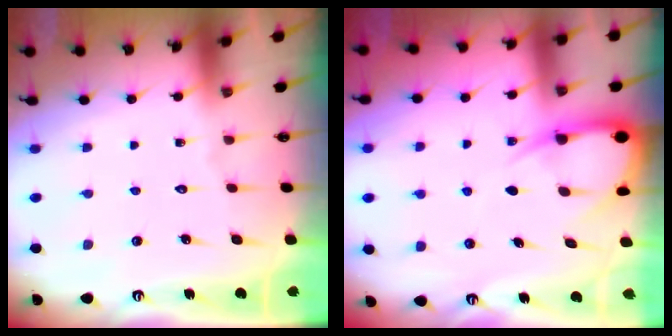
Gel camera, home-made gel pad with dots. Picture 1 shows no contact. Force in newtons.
{"total": 7.3, "press": 7.3, "slide": 0.8}